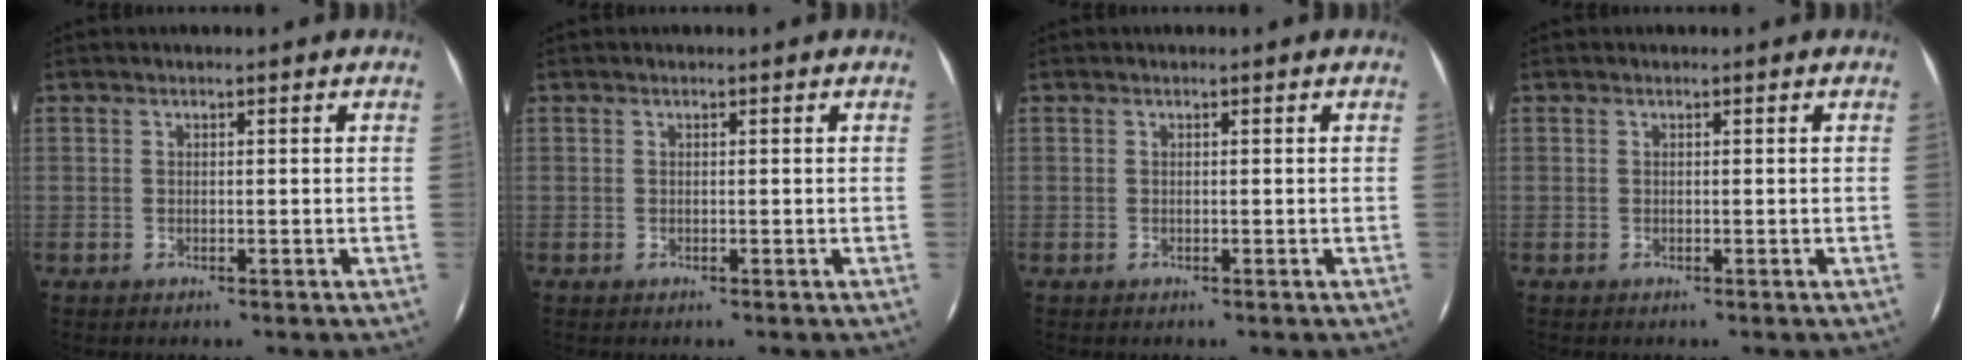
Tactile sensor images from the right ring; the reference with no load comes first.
{"total": 0.0}
{"total": 0.0}
{"total": 0.0}